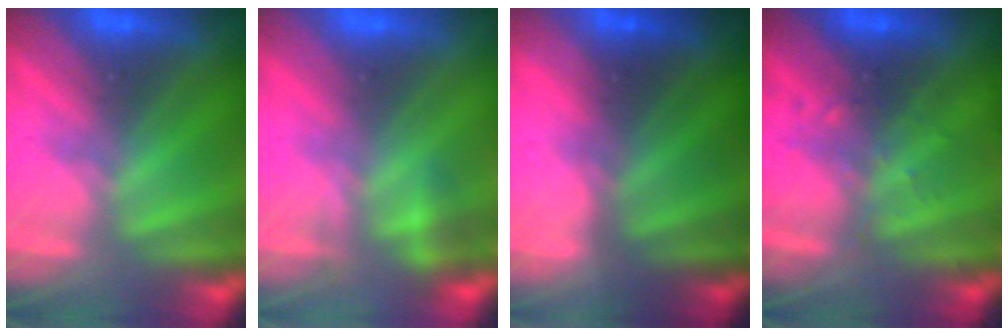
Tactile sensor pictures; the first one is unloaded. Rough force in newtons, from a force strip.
{"total": 2.3}
{"total": 1.9}
{"total": 2.9}